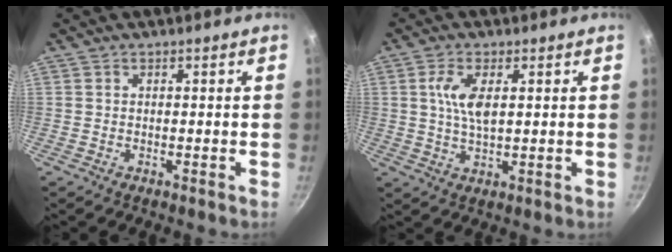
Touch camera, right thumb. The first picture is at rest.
{"total": 6.3, "force": [1.5, 2.7, 5.5], "torque": [-0.107, -0.002, 0.028]}